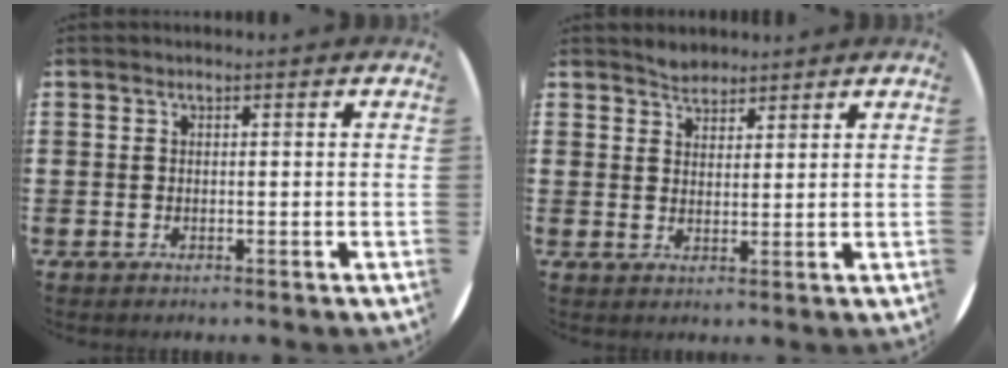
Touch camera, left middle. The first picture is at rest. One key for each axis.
{"total": 2.4, "fx": 2.3, "fy": 0.8, "fz": -0.1, "tx": -0.002, "ty": 0.003, "tz": 0.045}